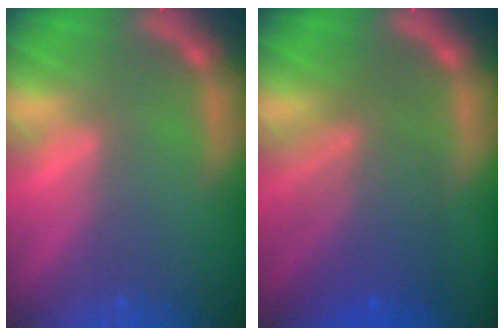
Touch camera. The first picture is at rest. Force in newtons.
{"total": 7.0}